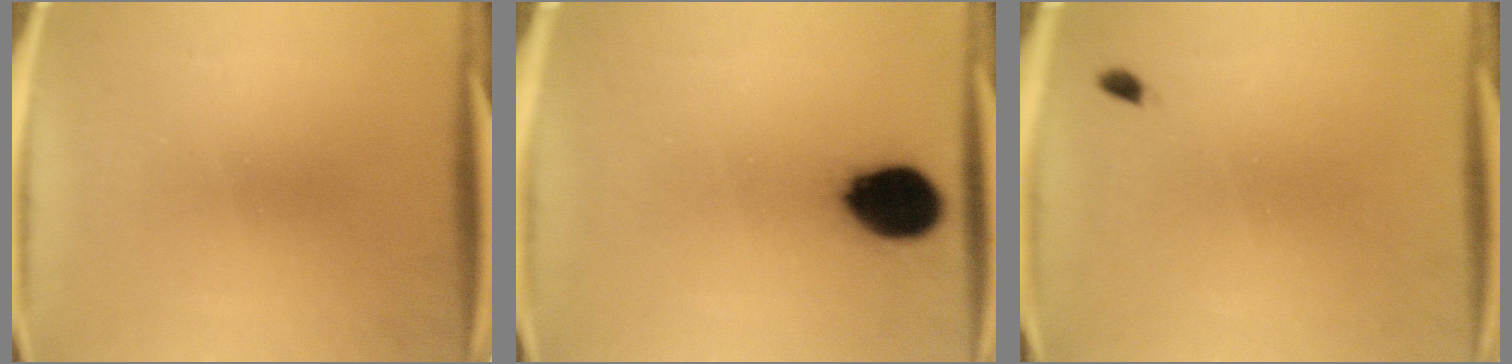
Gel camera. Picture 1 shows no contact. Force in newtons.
{"total": 12.8}
{"total": 0.7}